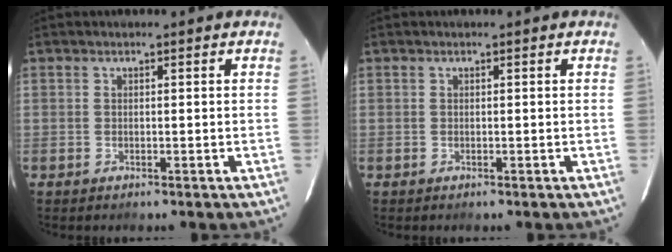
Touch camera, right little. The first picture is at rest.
{"total": 0.0}